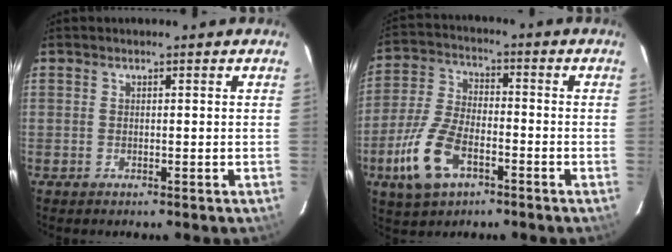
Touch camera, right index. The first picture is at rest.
{"total": 12.5, "force": [-6.0, 6.4, 8.9], "torque": [-0.206, -0.004, -0.113]}